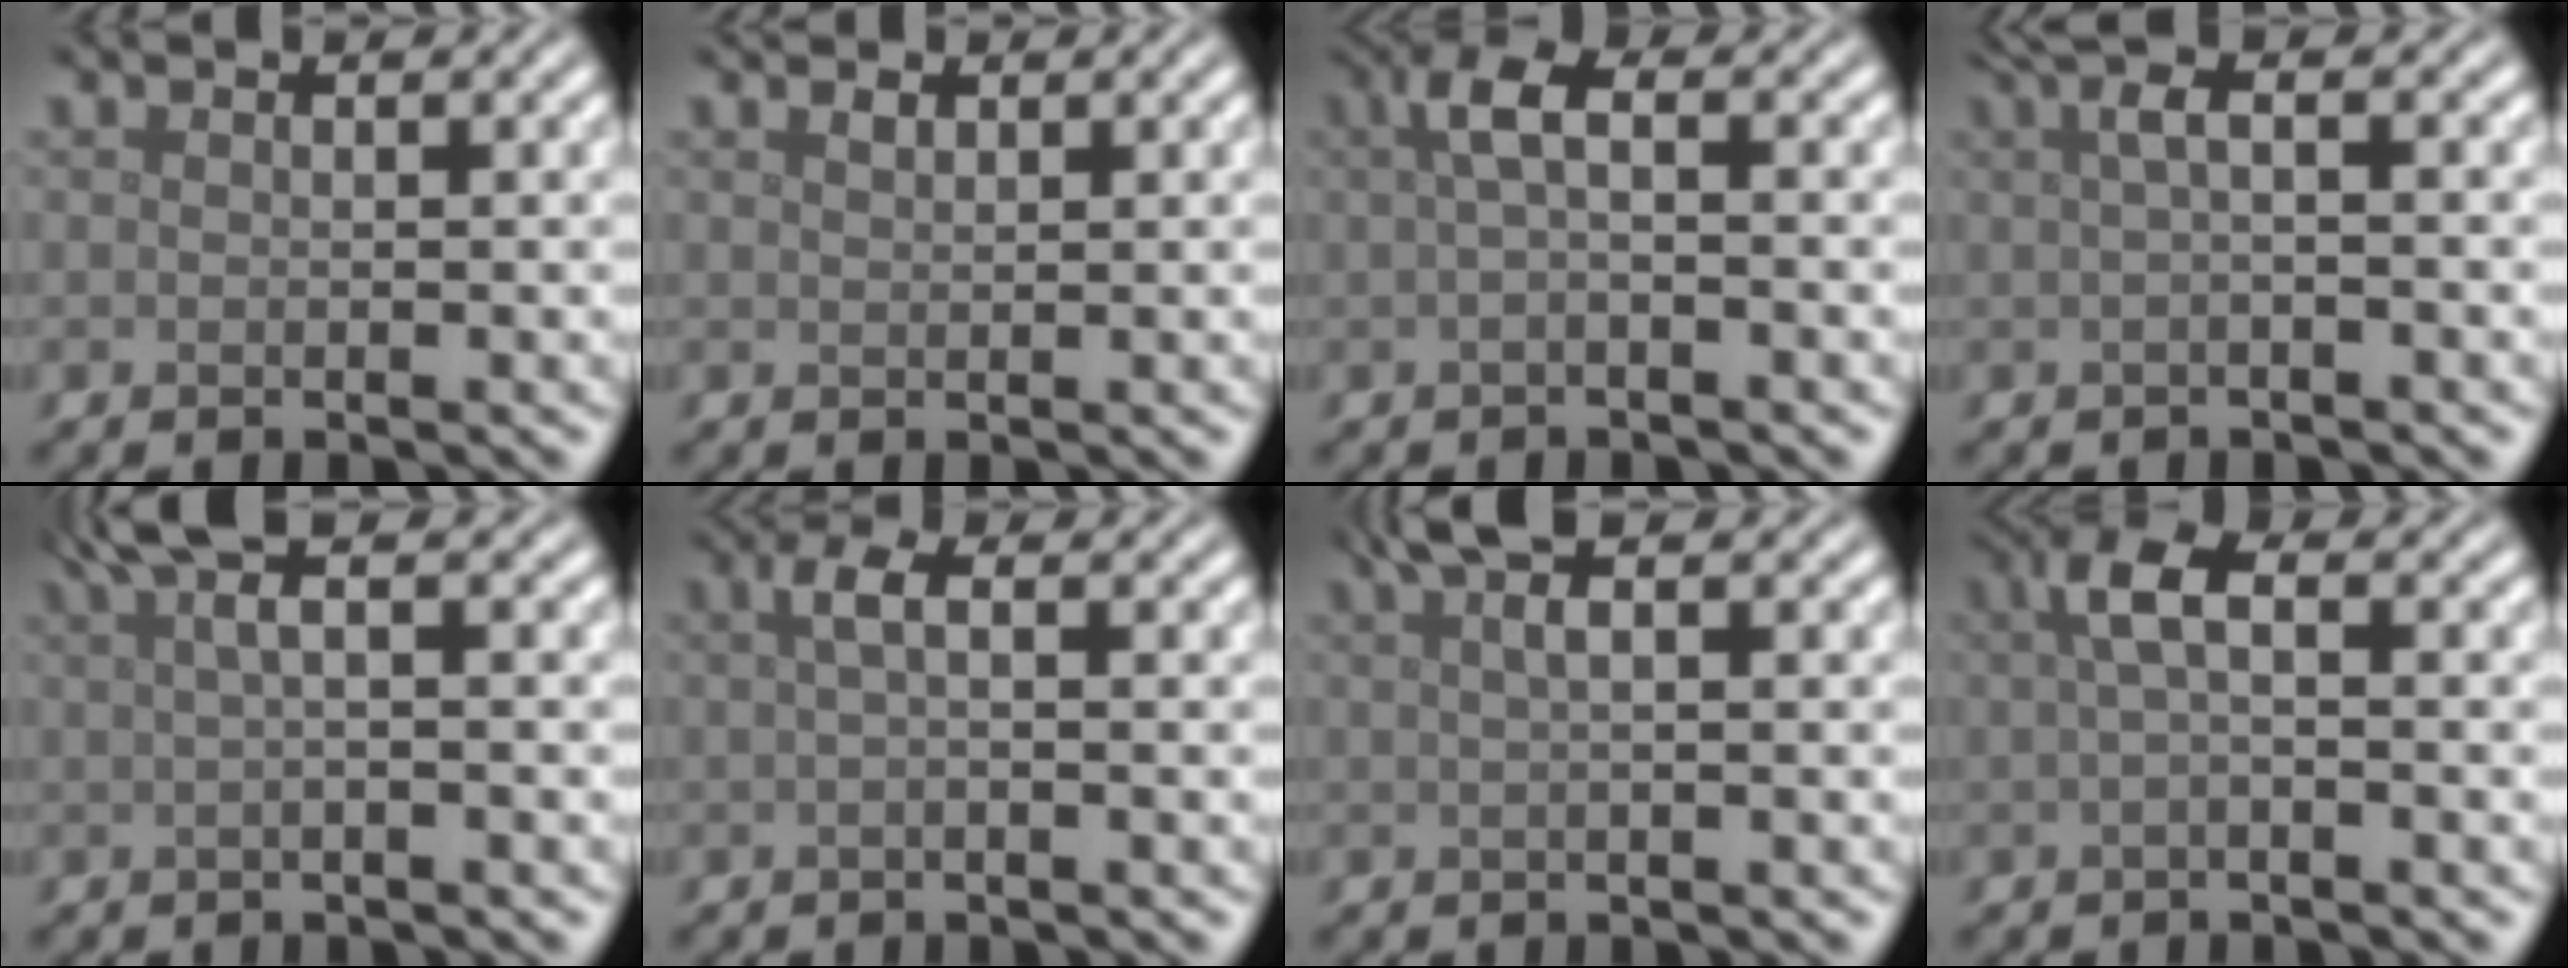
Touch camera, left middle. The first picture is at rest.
{"total": 0.7, "force": [0.6, 0.2, 0.3], "torque": [-0.005, 0.000, 0.014]}
{"total": 2.6, "force": [0.3, 0.7, 2.5], "torque": [-0.050, 0.009, 0.002]}
{"total": 2.9, "force": [0.6, 0.9, 2.7], "torque": [-0.043, 0.009, 0.006]}
{"total": 3.5, "force": [1.4, 0.9, 3.0], "torque": [-0.046, 0.008, 0.018]}
{"total": 1.8, "force": [0.3, 0.5, 1.8], "torque": [-0.035, 0.008, 0.003]}
{"total": 3.2, "force": [1.5, 1.1, 2.6], "torque": [-0.033, 0.006, 0.014]}
{"total": 3.0, "force": [0.4, 0.8, 2.8], "torque": [-0.054, 0.009, 0.005]}